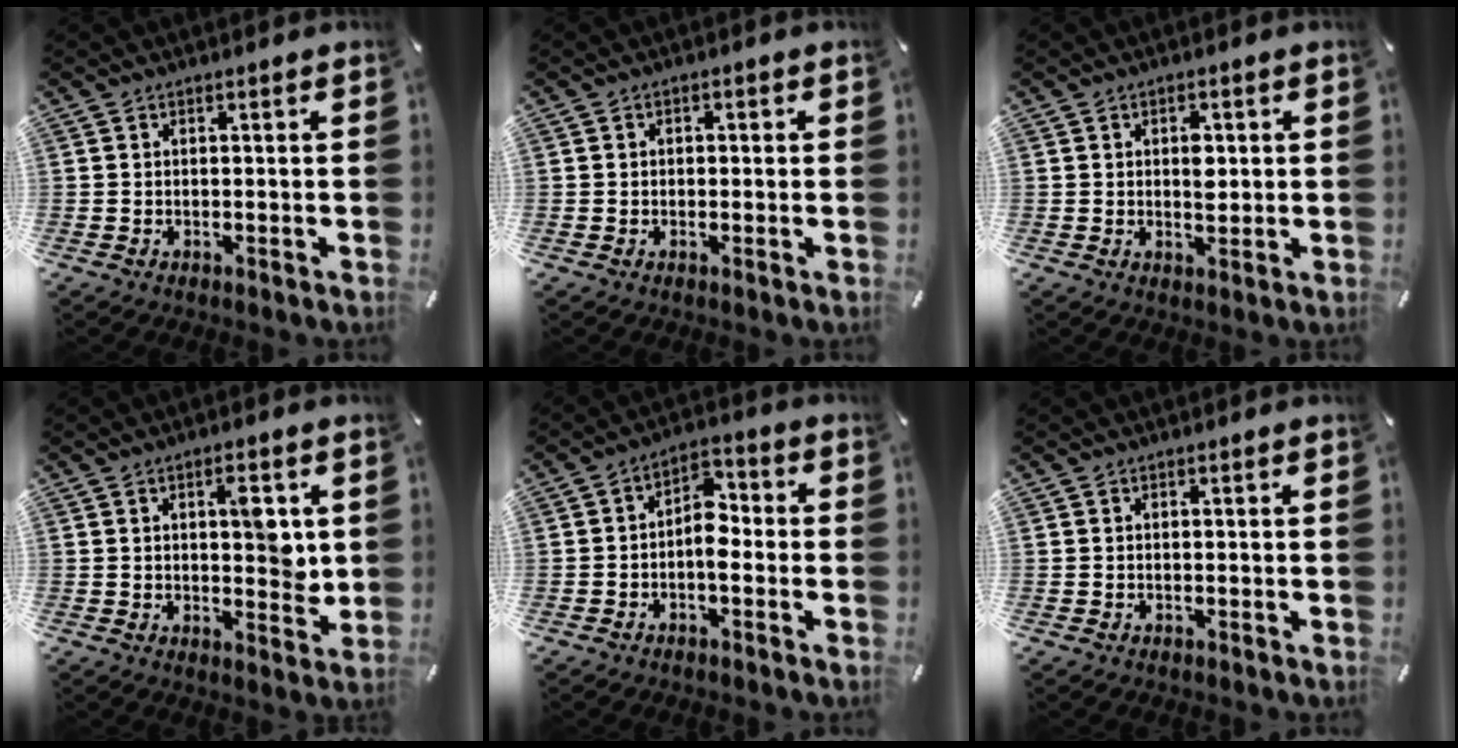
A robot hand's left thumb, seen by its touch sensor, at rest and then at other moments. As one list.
[{"total": 1.1, "force": [-0.3, 1.1, 0.0], "torque": [-0.001, 0.006, -0.008]}, {"total": 3.5, "force": [0.5, 2.3, 2.6], "torque": [-0.020, -0.006, 0.001]}, {"total": 7.1, "force": [1.8, 3.2, 6.1], "torque": [-0.070, -0.013, 0.021]}, {"total": 5.9, "force": [-2.2, 3.4, 4.3], "torque": [-0.073, 0.014, -0.043]}, {"total": 0.0}]